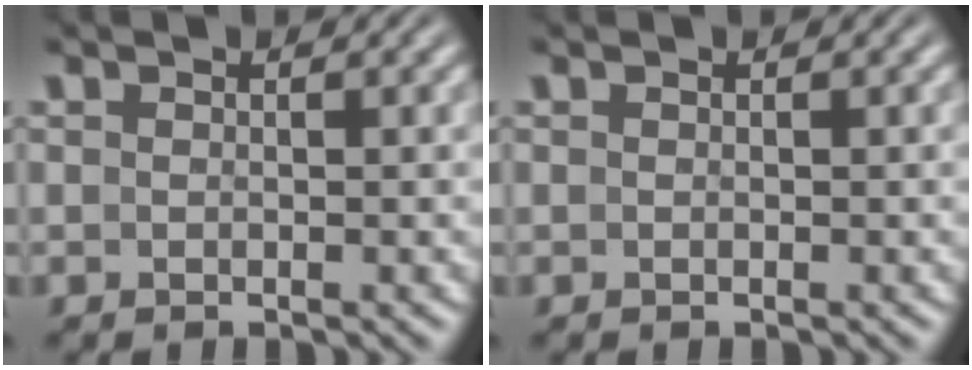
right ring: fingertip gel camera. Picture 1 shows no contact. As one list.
[{"total": 0.0}]